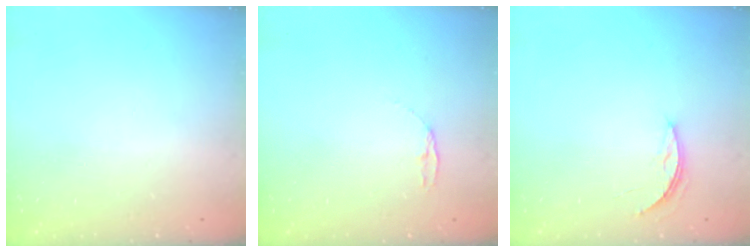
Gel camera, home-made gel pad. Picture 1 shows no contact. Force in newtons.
{"total": 3.8, "press": 3.7, "slide": 0.4}
{"total": 3.9, "press": 3.9, "slide": 0.4}